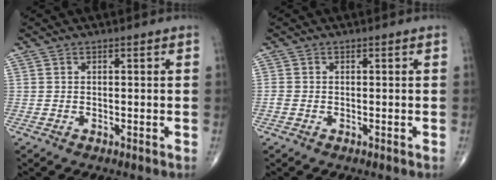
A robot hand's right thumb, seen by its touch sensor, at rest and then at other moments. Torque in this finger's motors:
{"motor_torque": [0.44, -0.36, 0.21, 0.06, 0.02]}